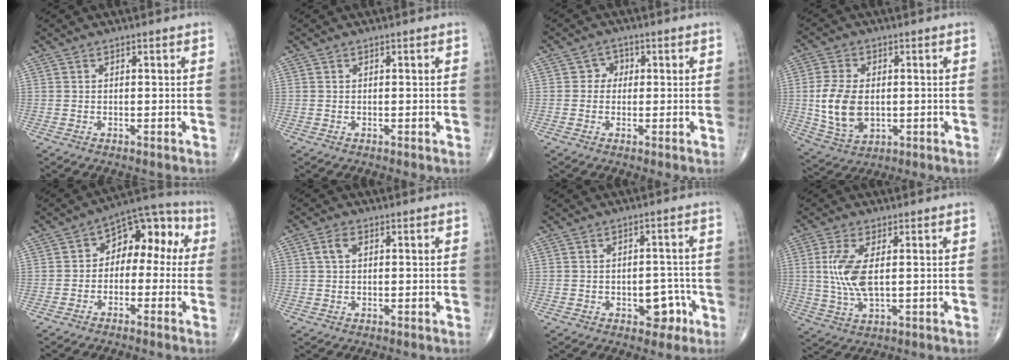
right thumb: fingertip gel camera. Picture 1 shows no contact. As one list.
[{"total": 0.0}, {"total": 2.5, "force": [0.2, 2.3, 0.9], "torque": [0.007, 0.007, -0.006]}, {"total": 10.8, "force": [-0.4, 6.9, 8.4], "torque": [-0.160, -0.006, 0.001]}, {"total": 10.7, "force": [0.2, 7.0, 8.1], "torque": [-0.067, 0.051, -0.015]}, {"total": 2.6, "force": [0.7, 1.6, 1.9], "torque": [-0.043, 0.009, 0.014]}, {"total": 5.5, "force": [-2.3, 3.5, 3.5], "torque": [-0.017, 0.024, -0.026]}, {"total": 8.1, "force": [1.0, 3.1, 7.4], "torque": [-0.173, -0.007, 0.024]}]